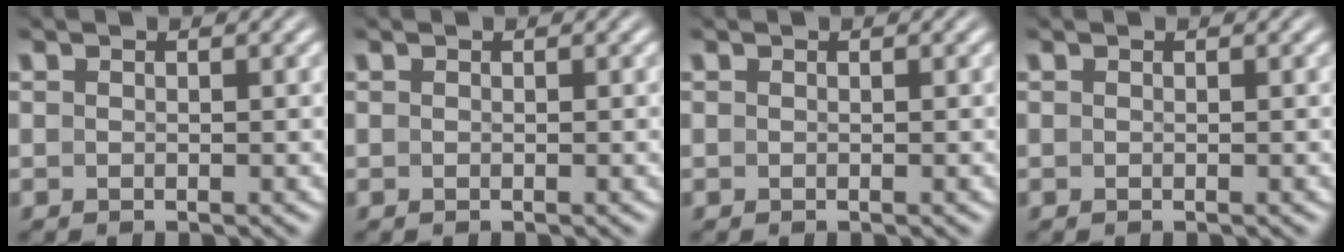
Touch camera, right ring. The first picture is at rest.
{"total": 0.0}
{"total": 0.0}
{"total": 0.0}